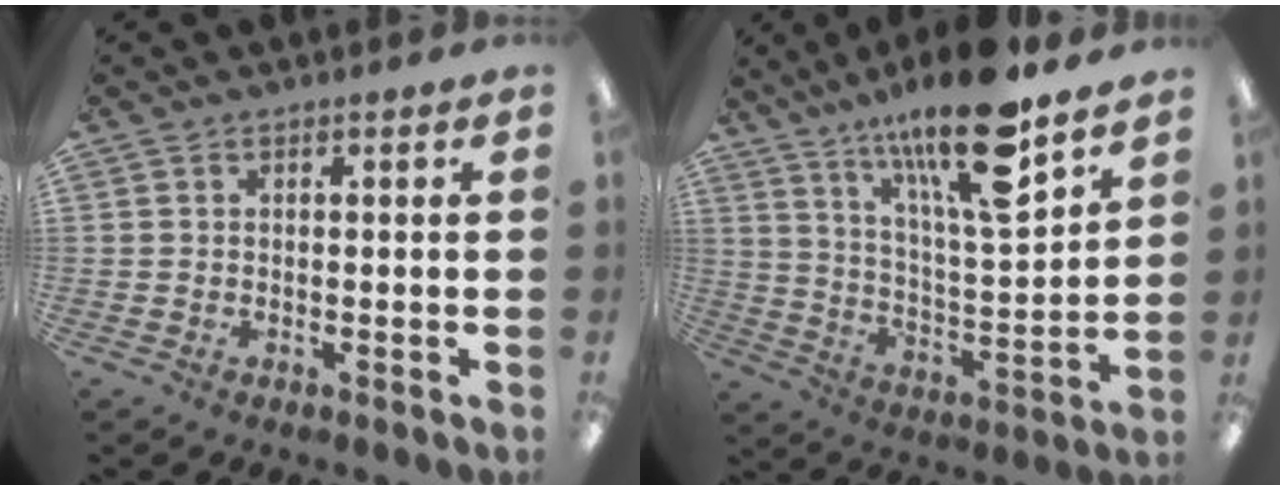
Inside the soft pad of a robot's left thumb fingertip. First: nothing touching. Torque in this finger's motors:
{"motor_torque": [0.97, 0.30, 1.67, -1.10, 0.36]}